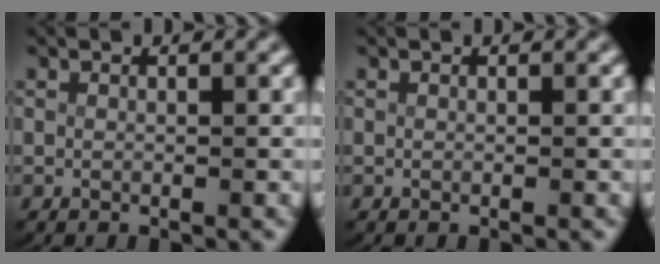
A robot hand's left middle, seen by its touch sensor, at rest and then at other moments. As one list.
[{"total": 0.0}]